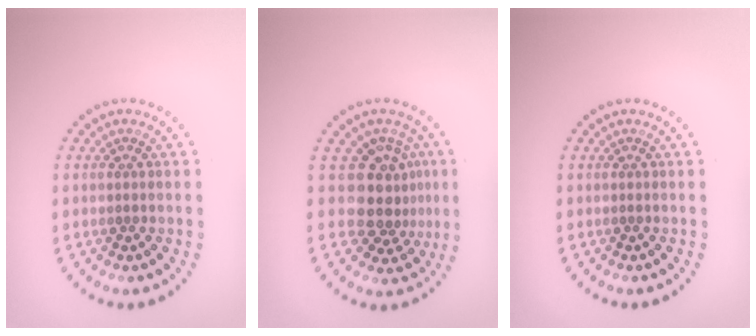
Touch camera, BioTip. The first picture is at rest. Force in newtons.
{"total": 4.1, "press": 3.2, "slide": 2.5}
{"total": 0.0}